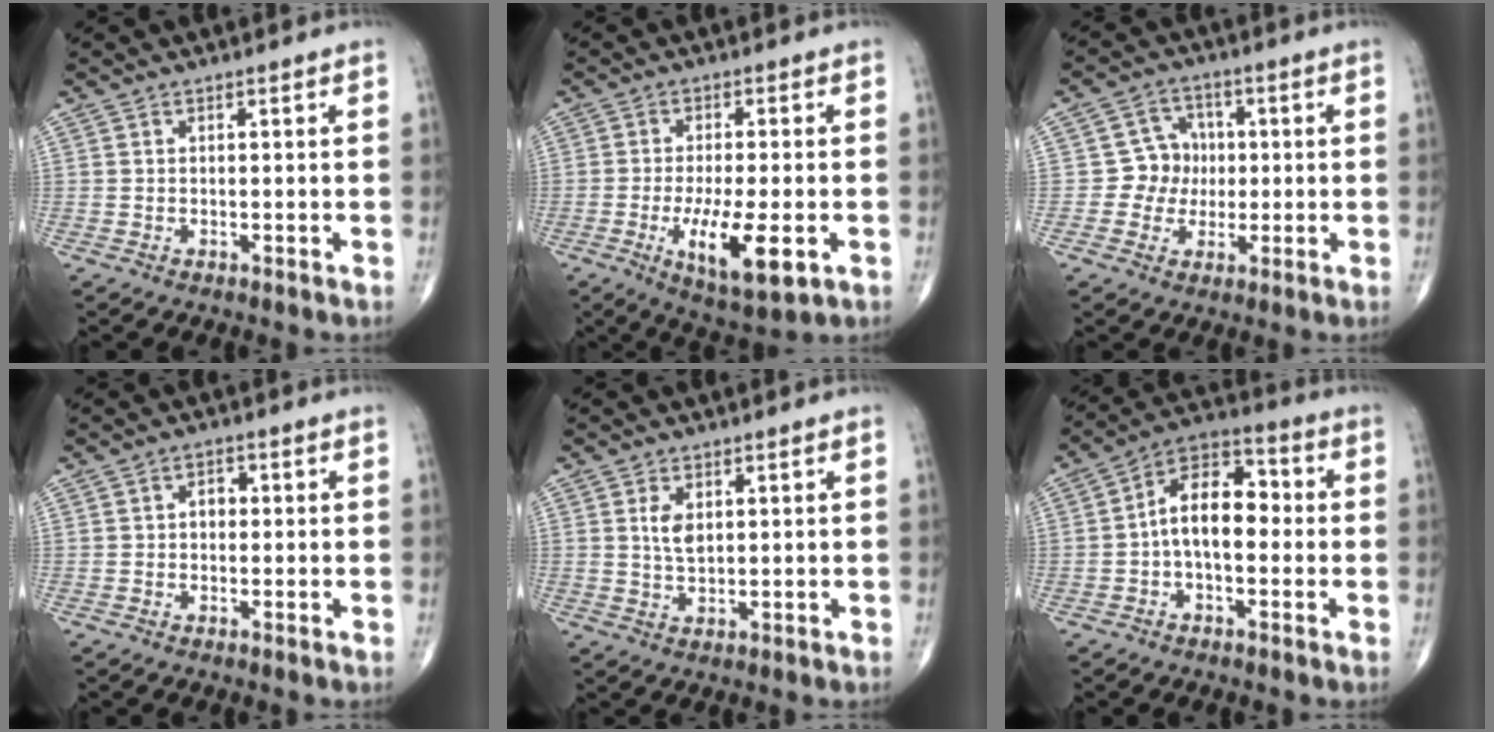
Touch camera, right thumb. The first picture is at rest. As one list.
[{"total": 11.4, "force": [-3.4, 3.5, 10.3], "torque": [-0.173, -0.015, -0.050]}, {"total": 6.5, "force": [-0.2, 6.2, 2.0], "torque": [0.009, 0.016, -0.011]}, {"total": 2.3, "force": [0.0, 1.8, 1.5], "torque": [-0.011, 0.009, -0.005]}, {"total": 3.8, "force": [1.0, 2.1, 3.0], "torque": [-0.053, -0.007, 0.023]}, {"total": 11.6, "force": [-0.4, 6.6, 9.5], "torque": [-0.137, 0.036, -0.019]}]